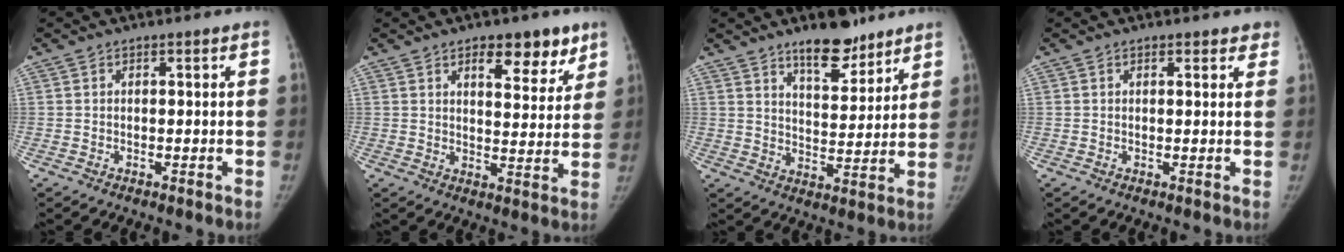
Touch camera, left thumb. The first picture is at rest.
{"total": 9.8, "force": [6.2, 4.4, 6.2], "torque": [-0.050, -0.035, 0.089]}
{"total": 10.5, "force": [8.0, 4.0, 5.5], "torque": [-0.058, -0.059, 0.130]}
{"total": 2.5, "force": [2.0, 1.1, 1.1], "torque": [0.013, -0.002, 0.018]}